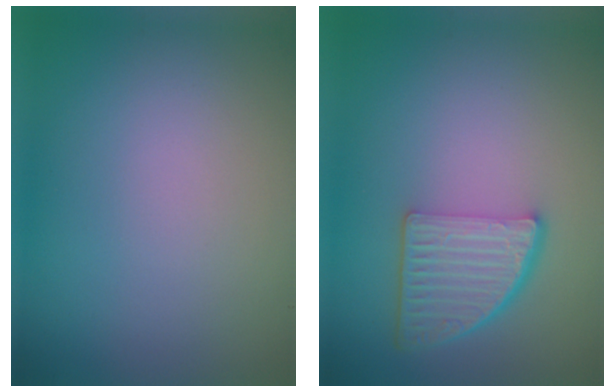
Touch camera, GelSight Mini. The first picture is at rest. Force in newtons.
{"total": 5.1, "press": 3.7, "slide": 3.5}